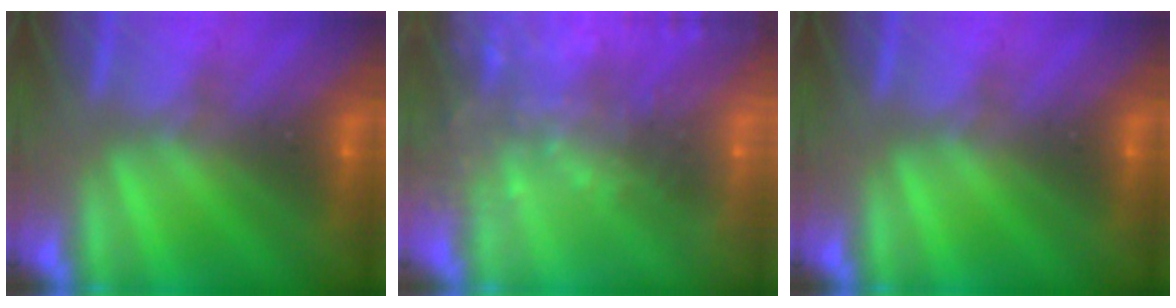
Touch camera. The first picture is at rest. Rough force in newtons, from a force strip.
{"total": 5.8}
{"total": 0.0}